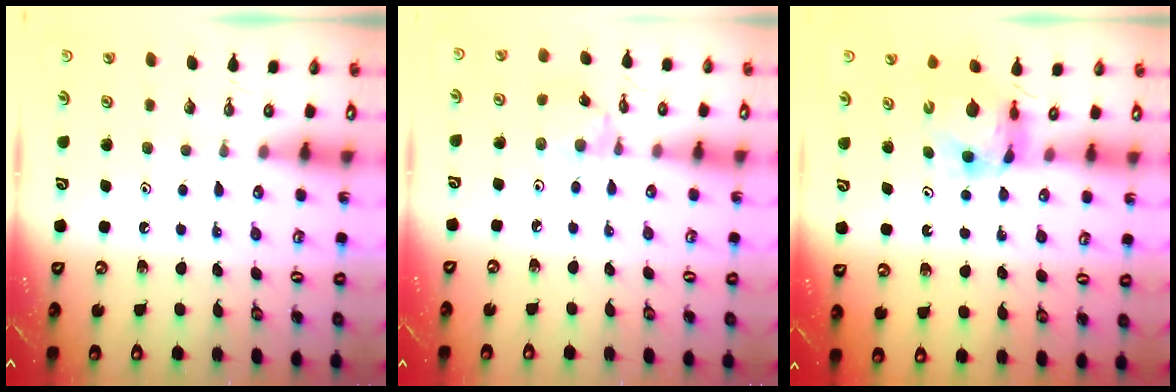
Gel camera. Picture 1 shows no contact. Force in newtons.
{"total": 2.1, "press": 2.1, "slide": 0.2}
{"total": 6.2, "press": 6.2, "slide": 0.6}